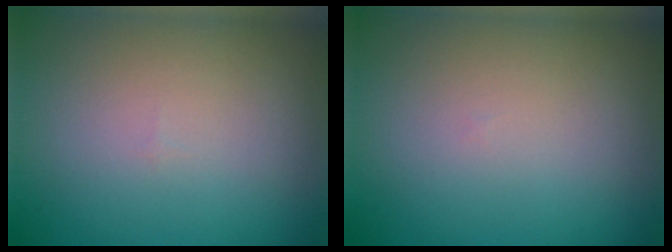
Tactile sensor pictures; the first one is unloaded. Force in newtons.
{"total": 0.0}